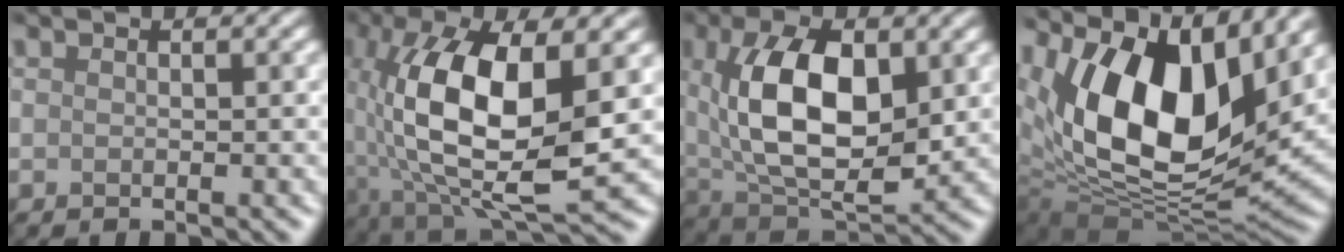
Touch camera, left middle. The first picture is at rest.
{"total": 11.3, "force": [0.0, 4.5, 10.4], "torque": [-0.224, -0.007, -0.005]}
{"total": 9.5, "force": [2.2, 4.8, 7.9], "torque": [-0.149, 0.003, 0.037]}
{"total": 13.4, "force": [5.9, 7.1, 9.7], "torque": [-0.178, -0.003, 0.101]}